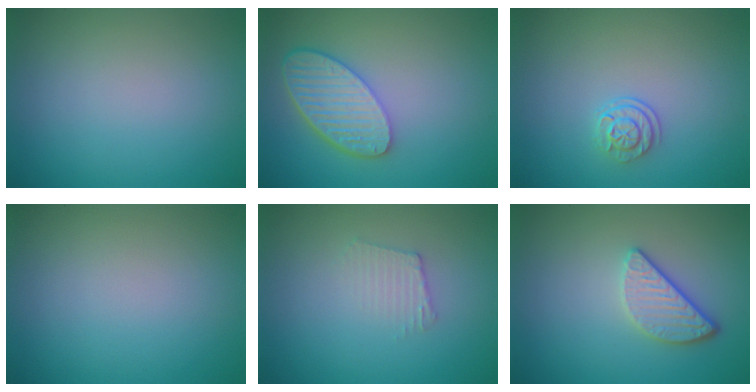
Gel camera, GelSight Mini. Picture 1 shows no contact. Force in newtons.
{"total": 5.5, "press": 4.4, "slide": 3.3}
{"total": 1.9, "press": 1.6, "slide": 1.1}
{"total": 0.0}
{"total": 1.7, "press": 1.7, "slide": 0.2}
{"total": 3.2, "press": 2.7, "slide": 1.7}